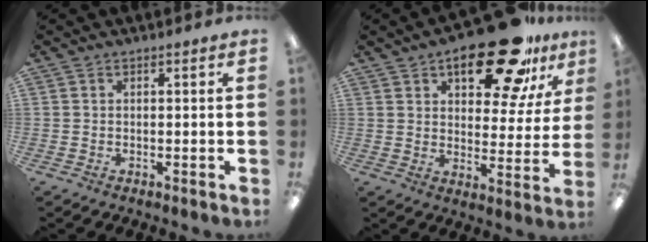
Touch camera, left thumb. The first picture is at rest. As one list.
[{"total": 21.1, "force": [13.6, 8.9, 13.4], "torque": [-0.179, -0.075, 0.220]}]